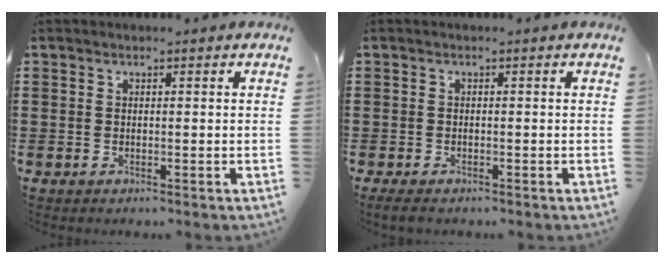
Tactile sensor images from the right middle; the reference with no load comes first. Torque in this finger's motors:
{"motor_torque": [0.61, 0.05, 0.18, 0.04]}